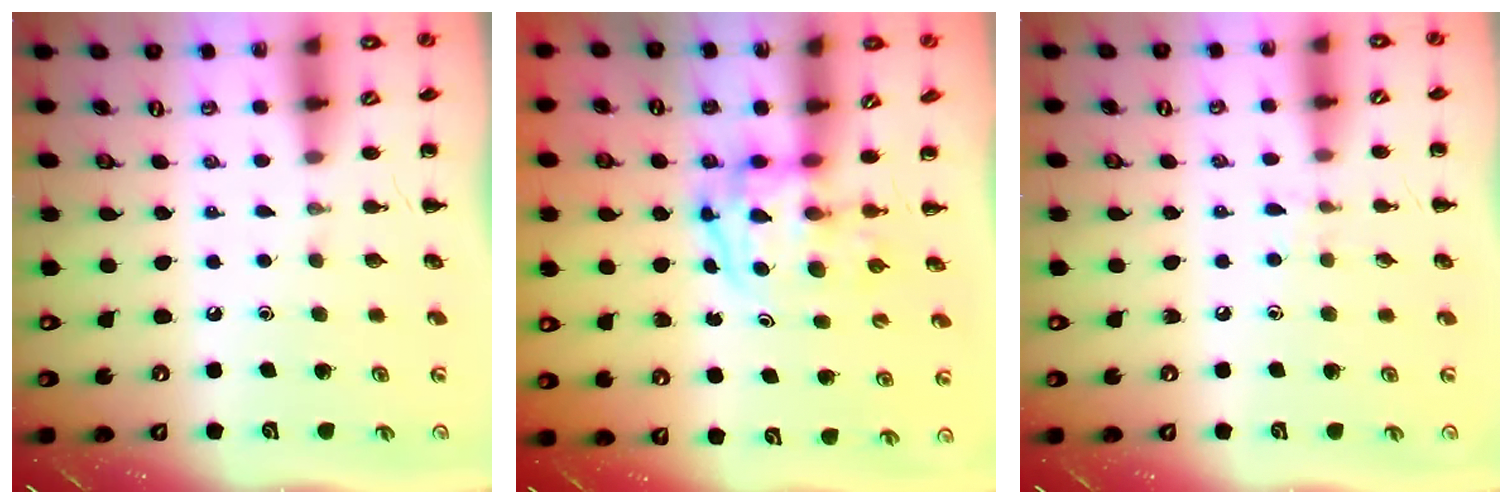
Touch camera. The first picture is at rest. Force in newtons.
{"total": 4.0, "press": 3.9, "slide": 0.6}
{"total": 5.2, "press": 4.8, "slide": 2.0}